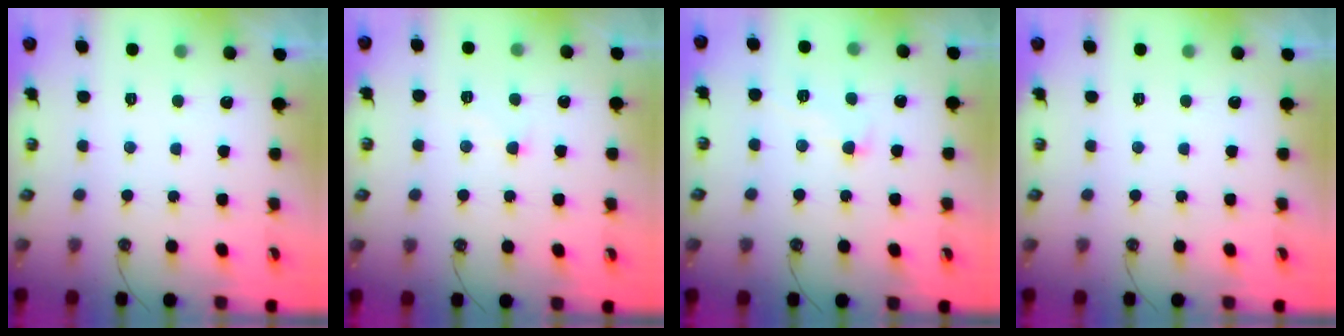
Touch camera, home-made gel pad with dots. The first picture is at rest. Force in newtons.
{"total": 2.4, "press": 2.4, "slide": 0.4}
{"total": 1.3, "press": 1.3, "slide": 0.2}
{"total": 0.0}